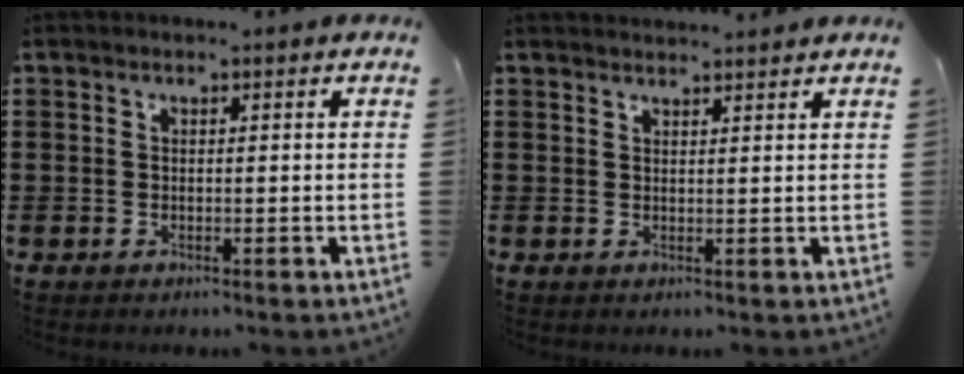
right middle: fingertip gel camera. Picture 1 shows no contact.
{"total": 1.7, "force": [1.7, 0.0, 0.1], "torque": [-0.005, 0.002, 0.032]}